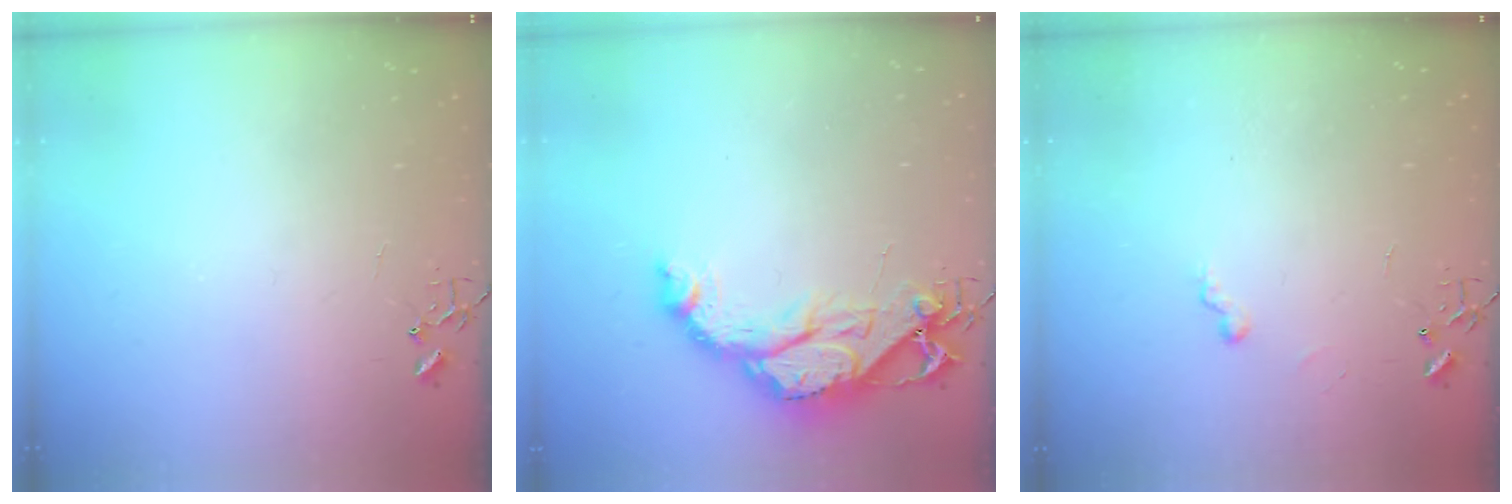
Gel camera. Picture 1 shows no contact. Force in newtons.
{"total": 15.7, "press": 15.6, "slide": 1.4}
{"total": 5.5, "press": 5.5, "slide": 0.5}